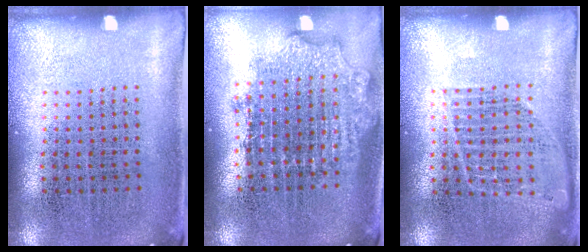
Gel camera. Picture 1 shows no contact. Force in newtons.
{"total": 1.9, "press": 1.5, "slide": 1.1}
{"total": 1.0, "press": 1.0, "slide": 0.3}